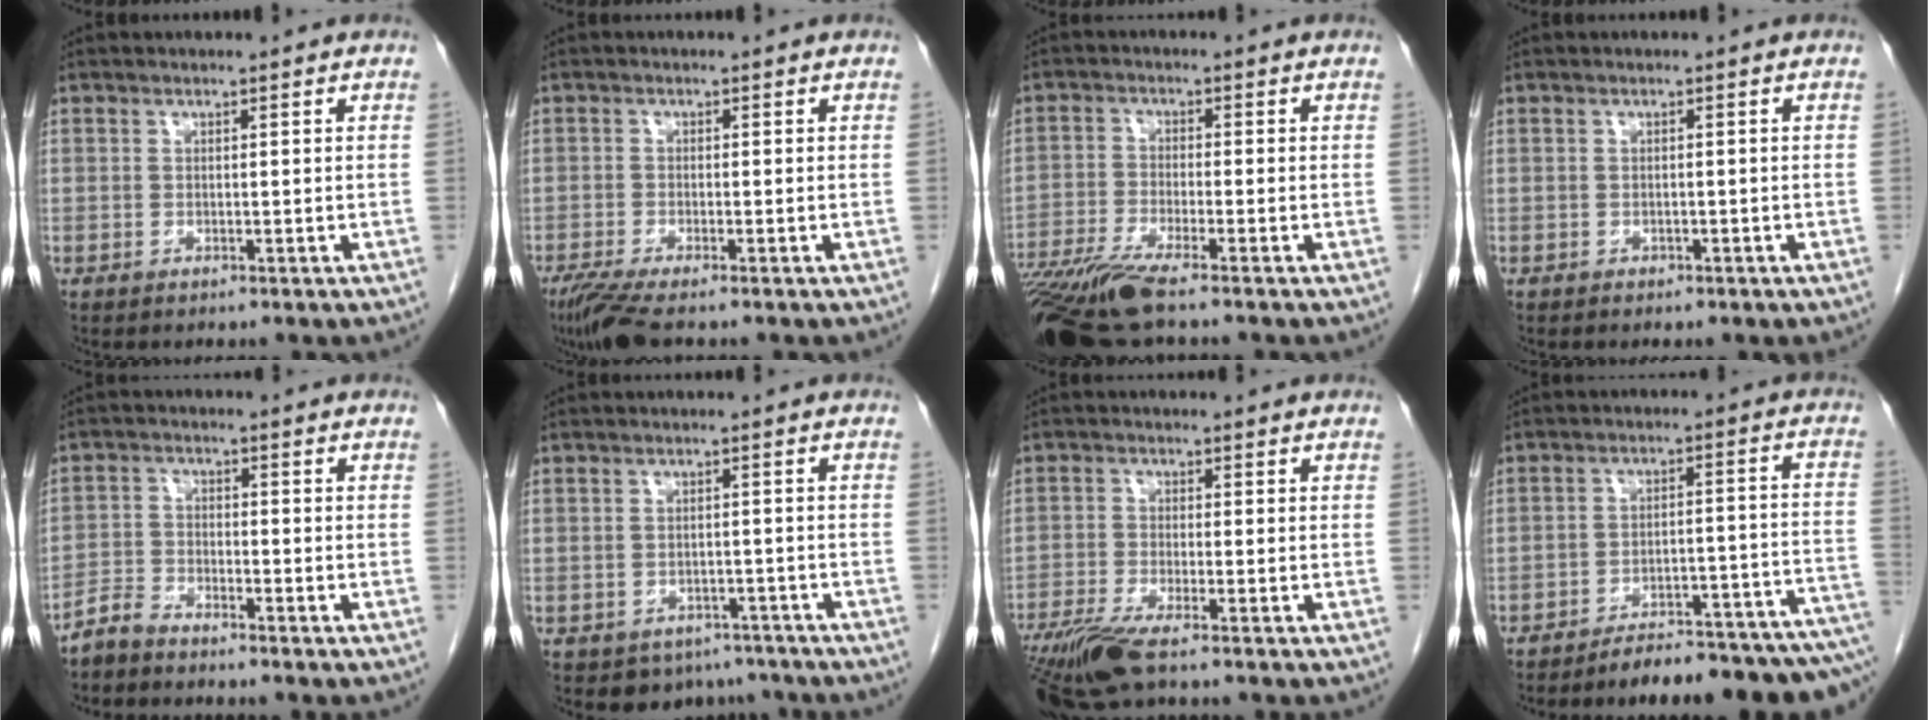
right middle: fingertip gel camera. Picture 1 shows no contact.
{"total": 4.8, "force": [-3.6, 0.2, 3.1], "torque": [-0.060, -0.014, -0.068]}
{"total": 9.9, "force": [-7.7, -0.1, 6.3], "torque": [-0.113, -0.025, -0.137]}
{"total": 0.6, "force": [-0.4, 0.5, 0.2], "torque": [-0.007, 0.002, -0.004]}
{"total": 3.2, "force": [-3.1, 0.7, 0.2], "torque": [-0.003, -0.006, -0.064]}
{"total": 5.3, "force": [-4.2, 3.2, 0.2], "torque": [0.012, 0.010, -0.054]}
{"total": 7.3, "force": [-5.4, 0.5, 4.9], "torque": [-0.095, -0.020, -0.100]}
{"total": 16.9, "force": [-14.9, 1.8, 7.9], "torque": [-0.051, 0.028, -0.200]}